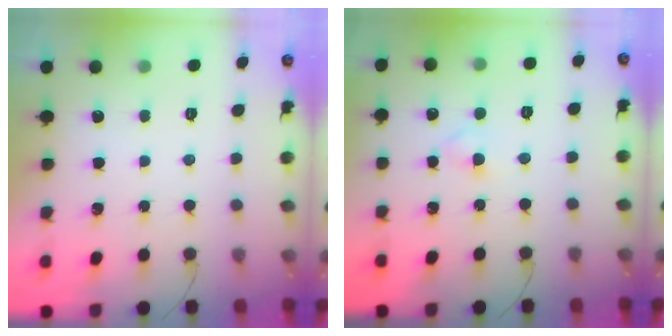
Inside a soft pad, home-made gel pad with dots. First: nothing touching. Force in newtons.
{"total": 2.4, "press": 2.1, "slide": 1.1}